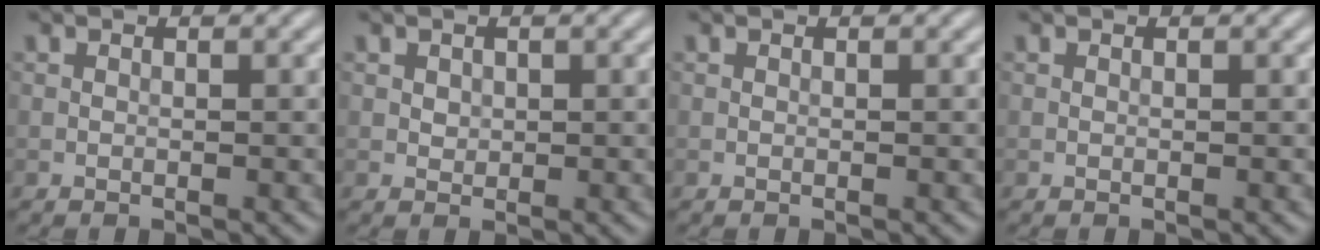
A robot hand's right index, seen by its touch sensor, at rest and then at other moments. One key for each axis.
{"total": 0.7, "fx": 0.3, "fy": 0.6, "fz": 0.2, "tx": -0.003, "ty": -0.004, "tz": 0.008}
{"total": 0.0}
{"total": 0.0}